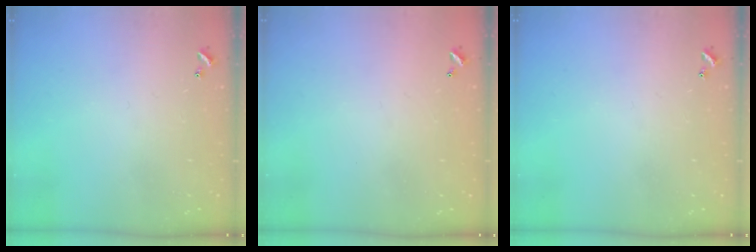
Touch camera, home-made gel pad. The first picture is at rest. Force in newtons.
{"total": 2.9, "press": 2.9, "slide": 0.1}
{"total": 0.0}